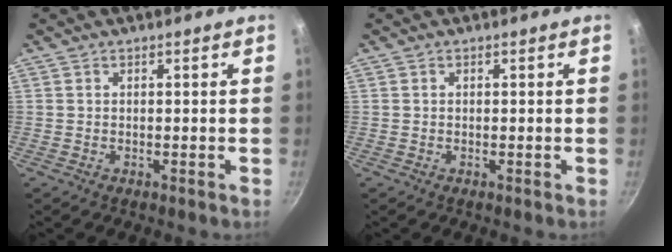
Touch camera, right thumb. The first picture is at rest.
{"total": 0.0}